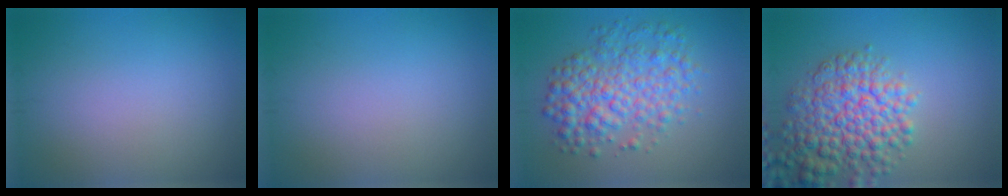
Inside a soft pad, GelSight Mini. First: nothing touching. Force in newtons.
{"total": 0.0}
{"total": 5.9, "press": 5.9, "slide": 0.1}
{"total": 7.2, "press": 7.2, "slide": 0.3}